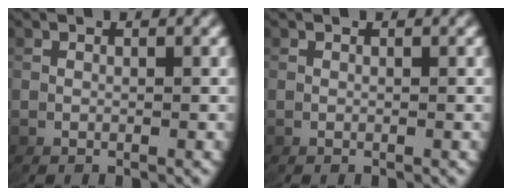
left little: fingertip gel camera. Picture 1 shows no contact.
{"total": 0.0}